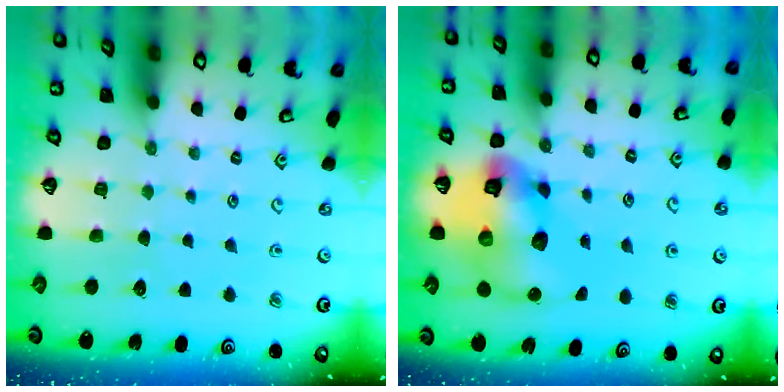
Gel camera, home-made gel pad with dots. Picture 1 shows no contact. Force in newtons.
{"total": 15.1, "press": 15.0, "slide": 2.1}